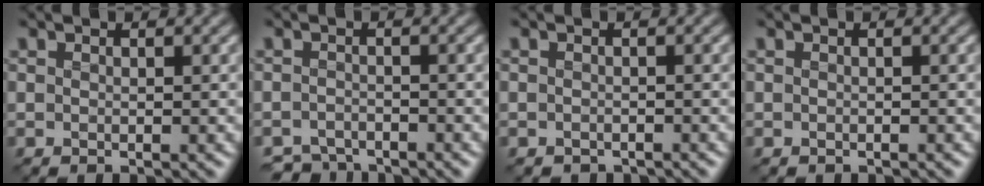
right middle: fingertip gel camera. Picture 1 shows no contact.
{"total": 2.9, "force": [-2.8, 0.4, -0.1], "torque": [0.003, -0.006, -0.050]}
{"total": 1.0, "force": [-1.0, 0.2, -0.2], "torque": [0.002, -0.007, -0.015]}
{"total": 0.0}